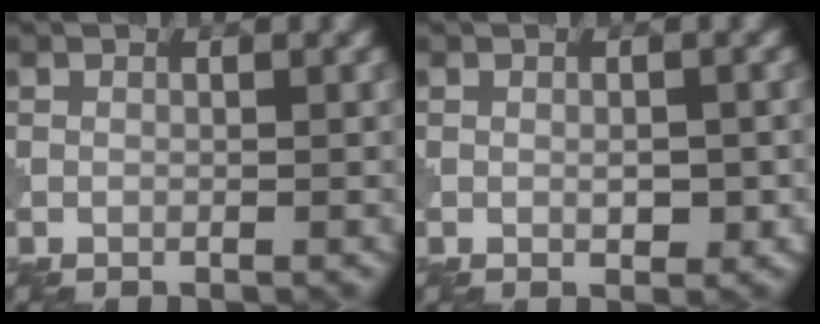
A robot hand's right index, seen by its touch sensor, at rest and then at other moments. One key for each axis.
{"total": 1.4, "fx": -0.1, "fy": 0.8, "fz": 1.1, "tx": -0.014, "ty": 0.001, "tz": 0.000}